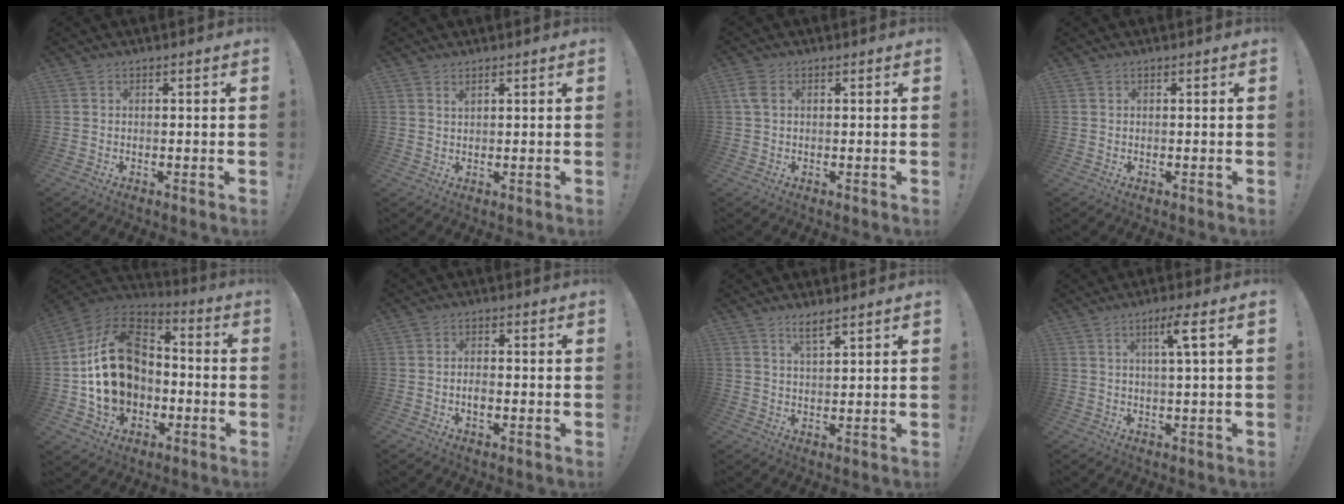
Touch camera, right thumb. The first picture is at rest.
{"total": 1.2, "force": [1.0, 0.4, 0.3], "torque": [-0.001, -0.004, 0.020]}
{"total": 2.9, "force": [1.0, 1.6, 2.2], "torque": [-0.048, 0.005, 0.019]}
{"total": 0.0}
{"total": 22.1, "force": [-0.1, 16.8, 14.3], "torque": [-0.244, 0.026, 0.015]}
{"total": 2.4, "force": [-0.9, 1.4, 1.7], "torque": [-0.023, 0.003, -0.016]}
{"total": 4.0, "force": [3.0, 0.2, 2.7], "torque": [-0.048, -0.016, 0.050]}
{"total": 5.5, "force": [2.0, -0.2, 5.1], "torque": [-0.087, -0.001, 0.024]}